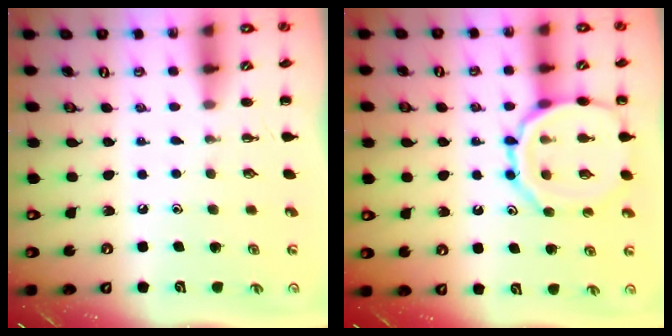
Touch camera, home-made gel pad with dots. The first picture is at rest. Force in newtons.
{"total": 14.0, "press": 13.9, "slide": 1.3}